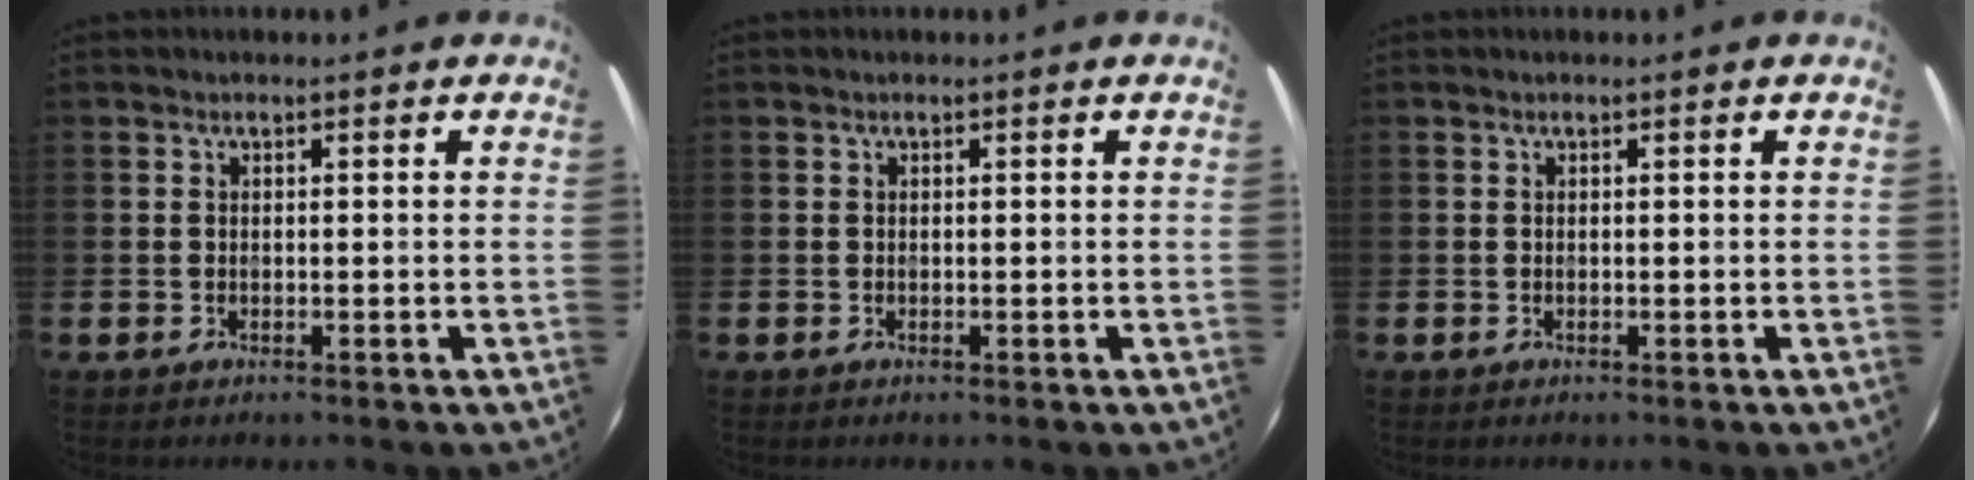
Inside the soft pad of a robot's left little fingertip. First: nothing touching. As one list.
[{"total": 0.0}, {"total": 0.0}]